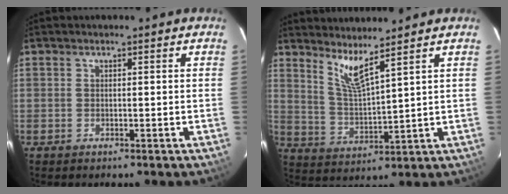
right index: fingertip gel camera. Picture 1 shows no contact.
{"total": 6.2, "force": [4.9, -0.1, 3.9], "torque": [-0.077, -0.012, 0.100]}